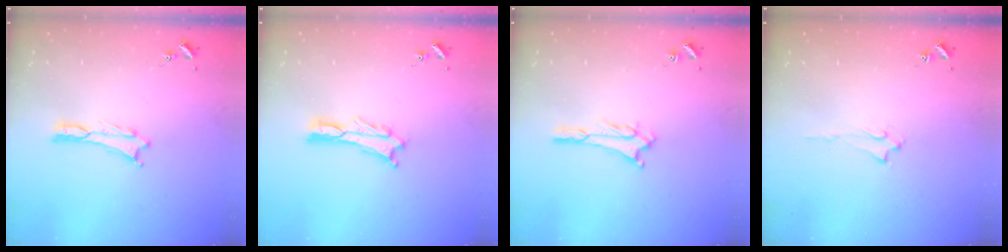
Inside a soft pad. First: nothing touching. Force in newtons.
{"total": 1.1, "press": 1.1, "slide": 0.2}
{"total": 2.4, "press": 2.4, "slide": 0.4}
{"total": 1.7, "press": 1.6, "slide": 0.2}